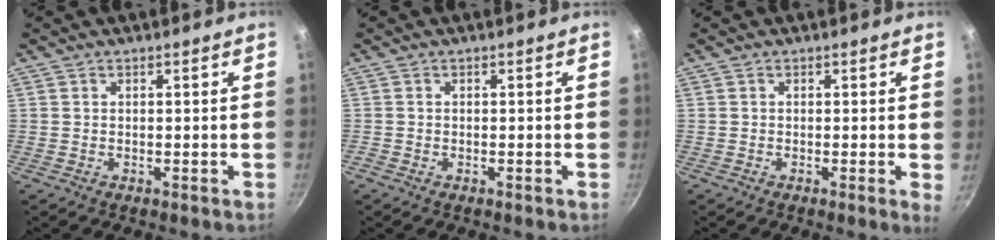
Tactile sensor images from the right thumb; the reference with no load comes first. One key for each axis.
{"total": 0.0}
{"total": 1.5, "fx": 0.0, "fy": 0.1, "fz": 1.5, "tx": -0.022, "ty": -0.005, "tz": -0.006}